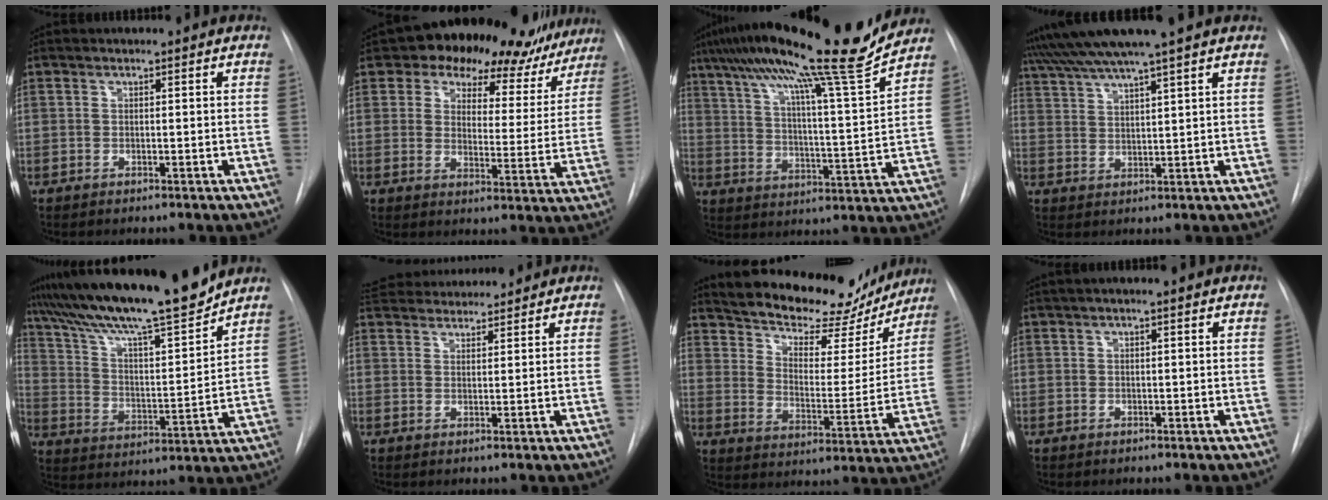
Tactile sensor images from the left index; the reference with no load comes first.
{"total": 21.1, "force": [16.9, 10.1, 7.5], "torque": [-0.097, 0.005, 0.196]}
{"total": 21.2, "force": [17.4, -1.7, 12.0], "torque": [-0.197, -0.019, 0.258]}
{"total": 9.9, "force": [8.3, -1.9, 4.9], "torque": [-0.092, 0.021, 0.140]}
{"total": 18.1, "force": [15.9, 0.0, 8.5], "torque": [-0.147, -0.011, 0.264]}
{"total": 9.4, "force": [8.9, 1.8, 2.4], "torque": [-0.045, 0.034, 0.141]}
{"total": 21.2, "force": [18.8, 6.7, 7.1], "torque": [-0.110, -0.012, 0.255]}
{"total": 2.2, "force": [1.3, 0.1, 1.8], "torque": [-0.035, 0.014, 0.023]}